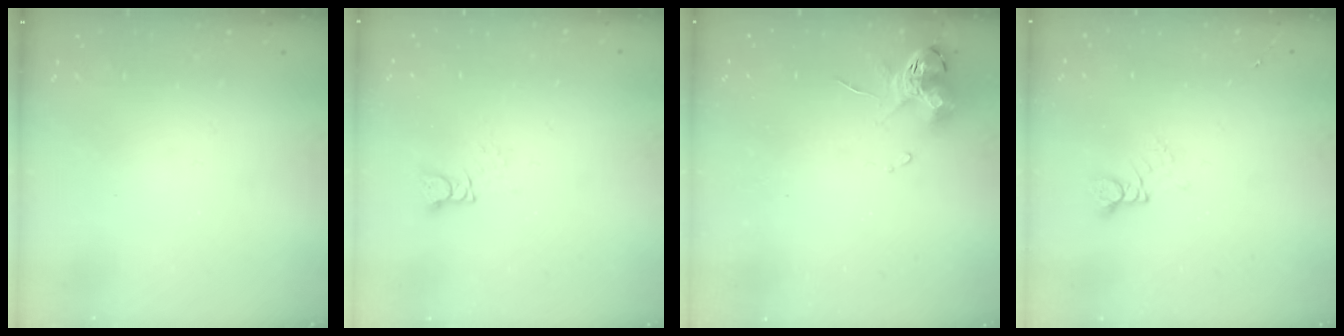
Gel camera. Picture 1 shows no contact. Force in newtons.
{"total": 3.6, "press": 3.5, "slide": 0.4}
{"total": 11.2, "press": 11.2, "slide": 0.5}
{"total": 2.6, "press": 2.6, "slide": 0.1}